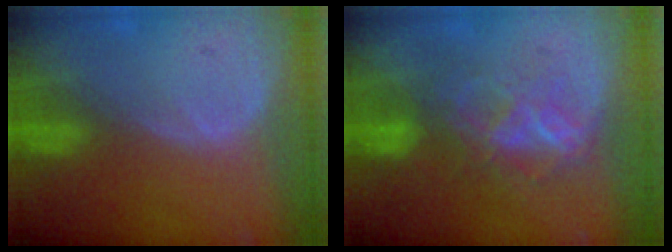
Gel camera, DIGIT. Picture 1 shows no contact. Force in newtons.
{"total": 6.1, "press": 6.1, "slide": 0.7}